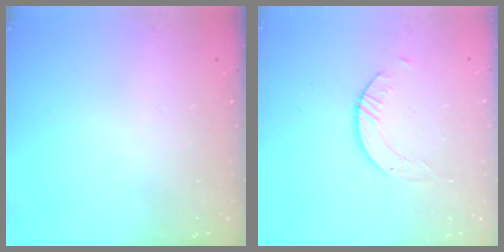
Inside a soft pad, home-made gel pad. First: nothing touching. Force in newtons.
{"total": 2.6, "press": 2.5, "slide": 0.3}